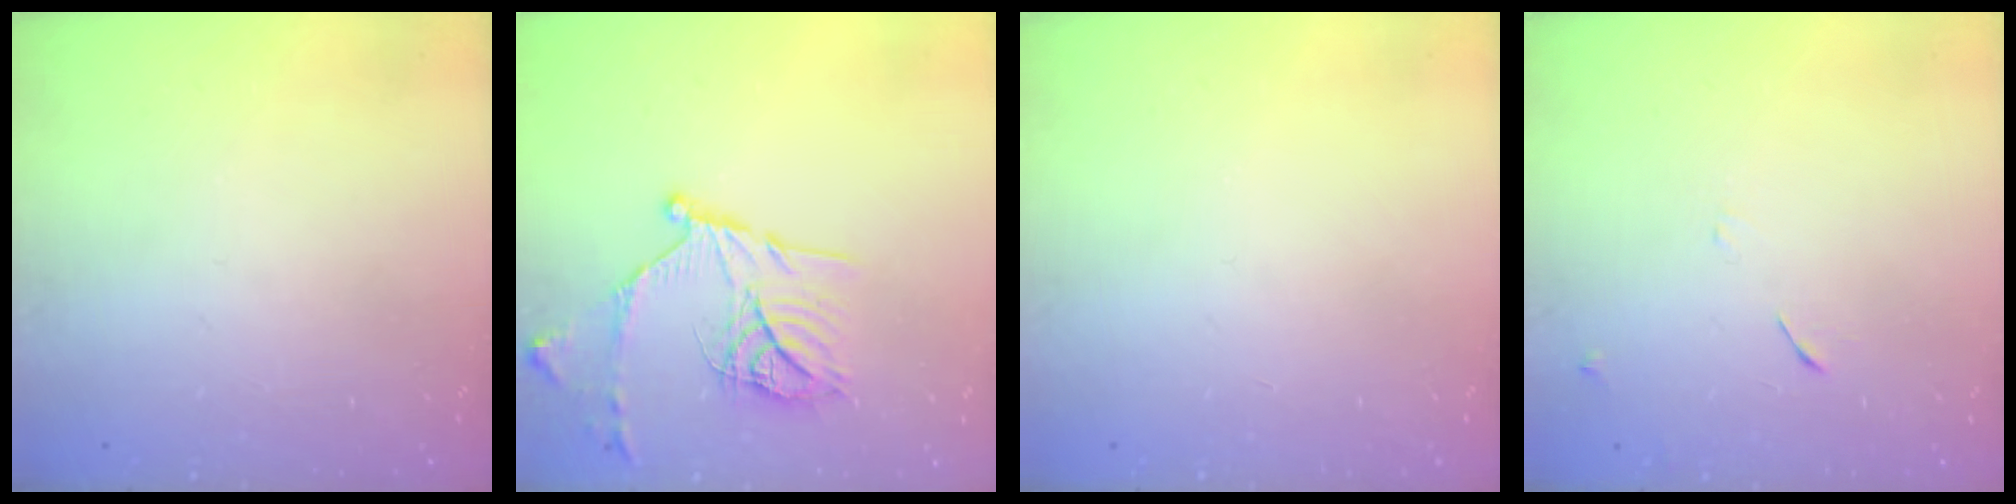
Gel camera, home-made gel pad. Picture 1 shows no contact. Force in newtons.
{"total": 16.5, "press": 16.5, "slide": 1.6}
{"total": 0.0}
{"total": 6.2, "press": 6.2, "slide": 0.6}